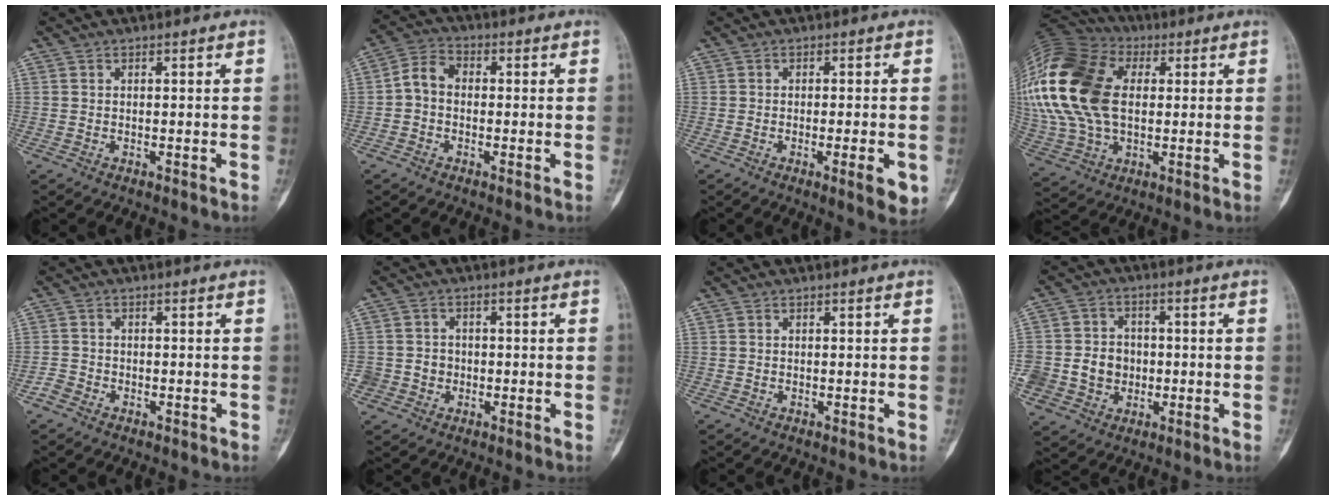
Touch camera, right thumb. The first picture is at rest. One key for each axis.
{"total": 4.9, "fx": -0.6, "fy": 3.5, "fz": 3.4, "tx": -0.055, "ty": 0.015, "tz": -0.026}
{"total": 5.3, "fx": -1.7, "fy": 1.2, "fz": 4.9, "tx": -0.064, "ty": -0.008, "tz": -0.019}
{"total": 28.4, "fx": 4.8, "fy": 18.5, "fz": 21.1, "tx": -0.493, "ty": 0.035, "tz": 0.093}
{"total": 1.8, "fx": -1.3, "fy": 1.2, "fz": 0.2, "tx": -0.007, "ty": 0.006, "tz": -0.027}
{"total": 3.5, "fx": -0.9, "fy": 3.3, "fz": 0.5, "tx": 0.015, "ty": 0.011, "tz": -0.021}
{"total": 0.0}
{"total": 12.8, "fx": -2.1, "fy": 11.2, "fz": 5.8, "tx": -0.114, "ty": 0.023, "tz": -0.029}